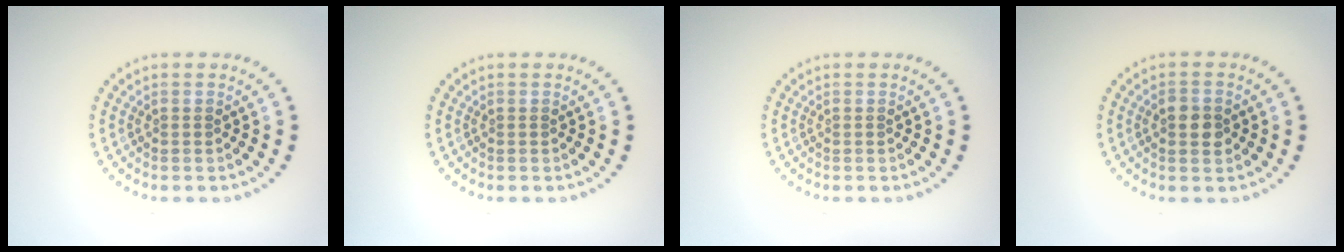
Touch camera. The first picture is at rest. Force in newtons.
{"total": 0.0}
{"total": 0.0}
{"total": 2.5, "press": 2.5, "slide": 0.1}